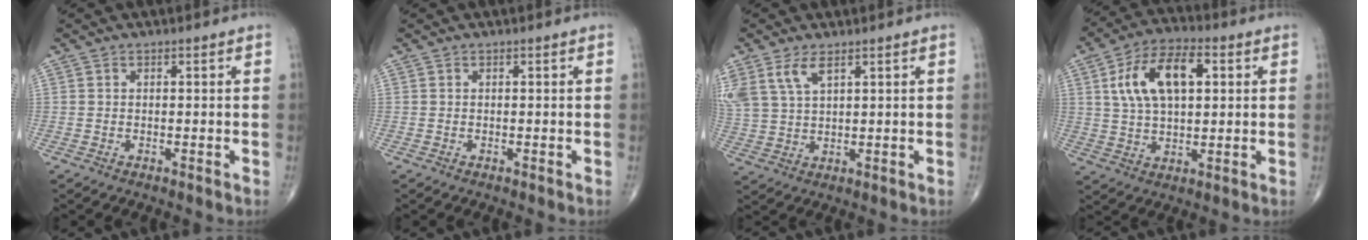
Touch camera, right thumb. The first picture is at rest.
{"total": 0.0}
{"total": 7.4, "force": [4.0, 3.4, 5.1], "torque": [-0.120, -0.003, 0.090]}
{"total": 13.8, "force": [3.6, 7.2, 11.2], "torque": [-0.196, 0.011, 0.064]}